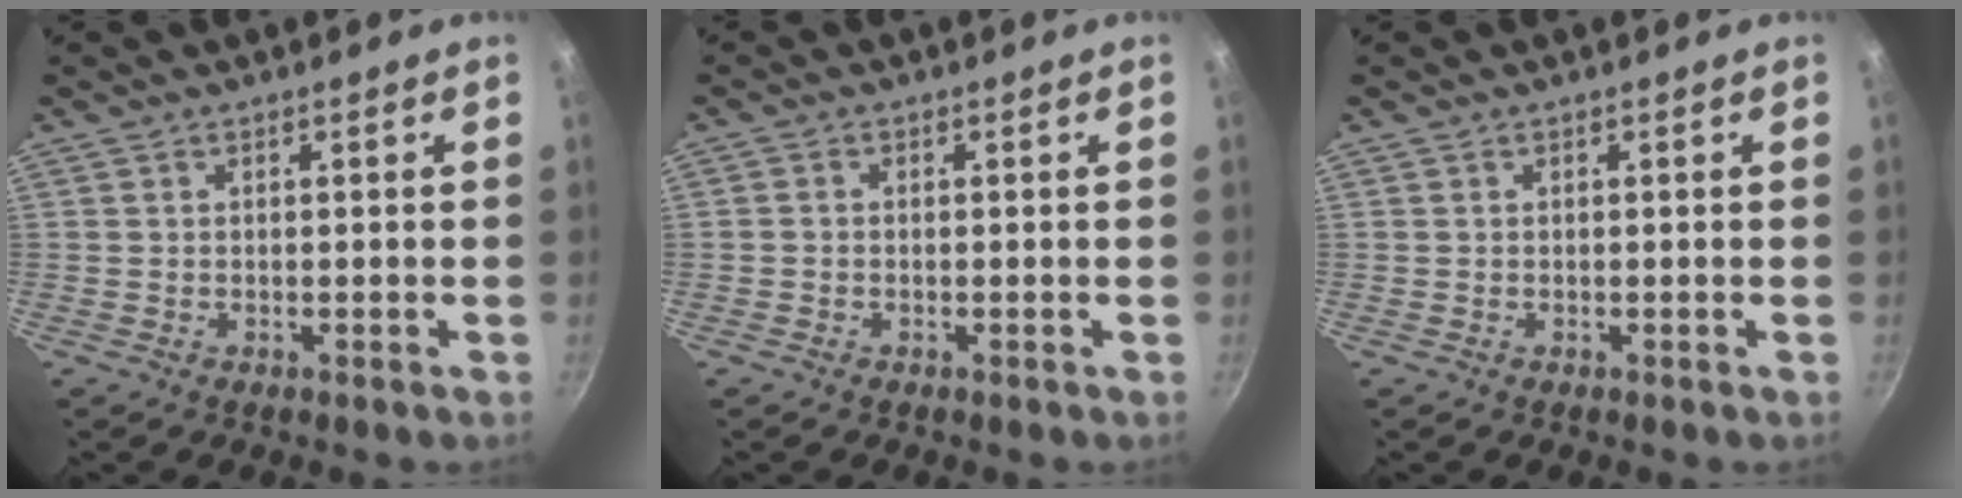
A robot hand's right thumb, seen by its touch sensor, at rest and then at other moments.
{"total": 0.8, "force": [-0.4, 0.6, 0.4], "torque": [-0.008, 0.003, -0.008]}
{"total": 0.0}